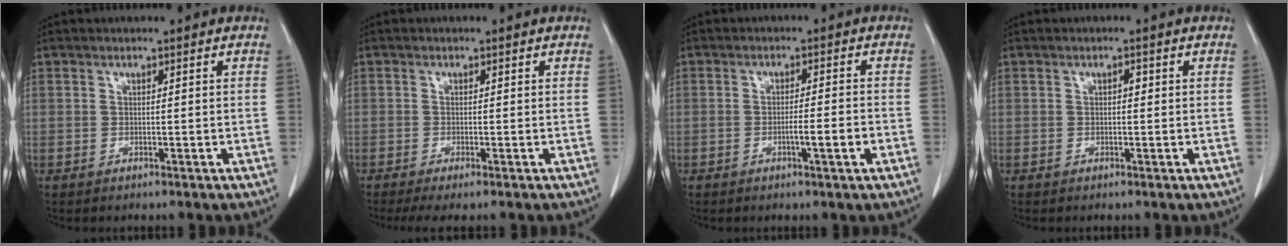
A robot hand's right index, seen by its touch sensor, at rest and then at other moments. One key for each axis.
{"total": 2.9, "fx": -2.1, "fy": 0.2, "fz": 1.9, "tx": -0.029, "ty": -0.006, "tz": -0.036}
{"total": 5.4, "fx": -2.0, "fy": -0.3, "fz": 5.0, "tx": -0.073, "ty": -0.004, "tz": -0.030}
{"total": 0.8, "fx": 0.1, "fy": 0.4, "fz": 0.6, "tx": -0.007, "ty": 0.003, "tz": 0.000}